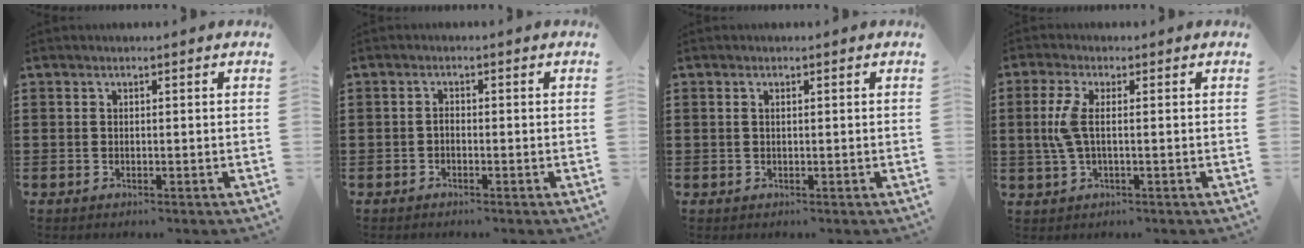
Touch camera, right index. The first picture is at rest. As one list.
[{"total": 0.8, "force": [-0.6, 0.2, 0.4], "torque": [-0.010, -0.004, -0.011]}, {"total": 0.5, "force": [0.2, 0.1, 0.5], "torque": [-0.010, 0.001, 0.004]}, {"total": 4.1, "force": [0.1, 1.3, 3.9], "torque": [-0.102, -0.009, -0.009]}]